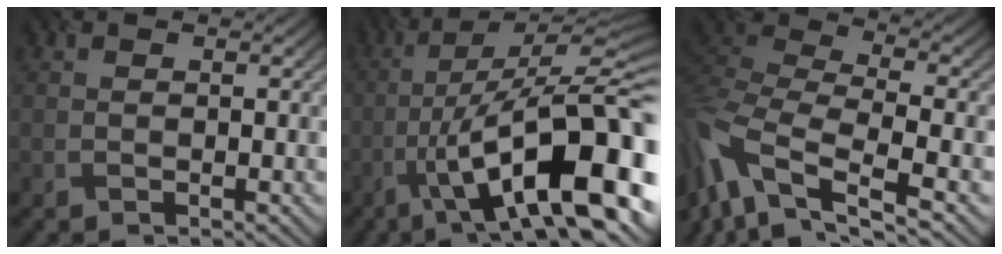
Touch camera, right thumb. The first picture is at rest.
{"total": 17.3, "force": [-6.3, 5.4, 15.2], "torque": [-0.221, 0.005, -0.102]}
{"total": 12.7, "force": [-7.3, 5.0, 9.1], "torque": [-0.225, -0.014, -0.137]}